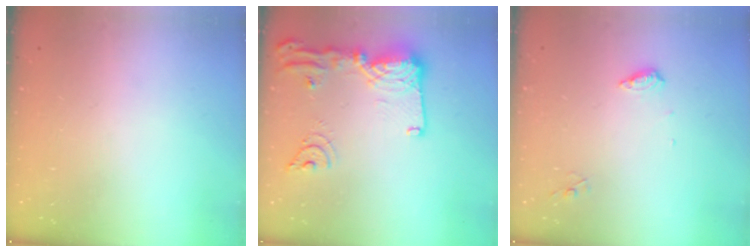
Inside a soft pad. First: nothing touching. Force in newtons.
{"total": 18.5, "press": 18.4, "slide": 1.7}
{"total": 6.3, "press": 6.2, "slide": 0.6}